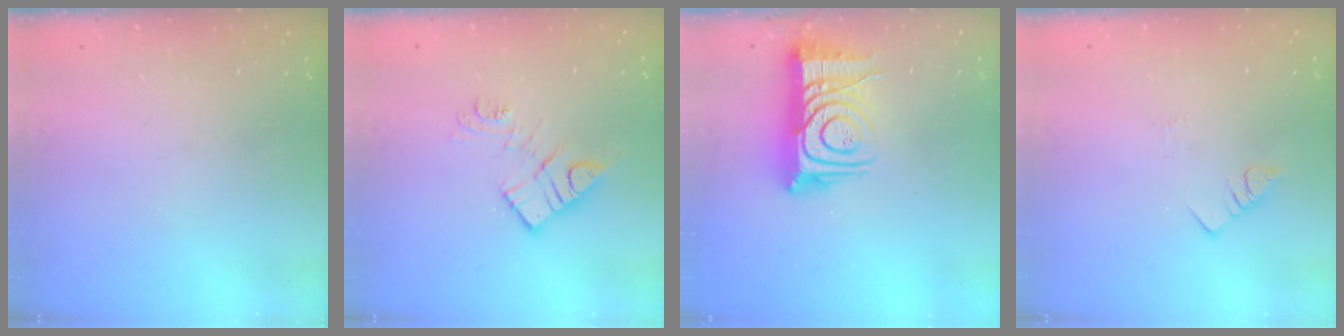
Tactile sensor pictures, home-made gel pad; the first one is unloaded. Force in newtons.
{"total": 11.1, "press": 11.1, "slide": 0.8}
{"total": 13.7, "press": 13.6, "slide": 1.1}
{"total": 1.8, "press": 1.8, "slide": 0.3}